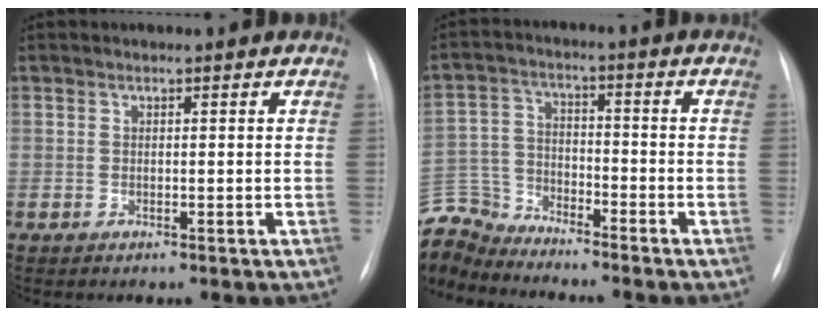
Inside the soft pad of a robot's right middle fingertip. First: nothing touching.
{"total": 10.1, "force": [-10.0, 1.5, 0.2], "torque": [-0.018, 0.018, -0.198]}